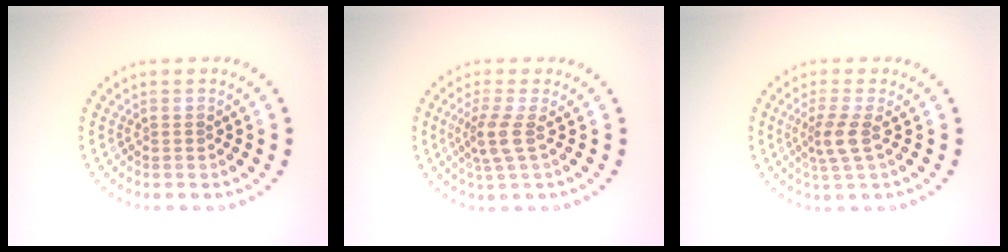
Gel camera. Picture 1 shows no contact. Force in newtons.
{"total": 2.6, "press": 2.0, "slide": 1.7}
{"total": 2.5, "press": 1.9, "slide": 1.6}